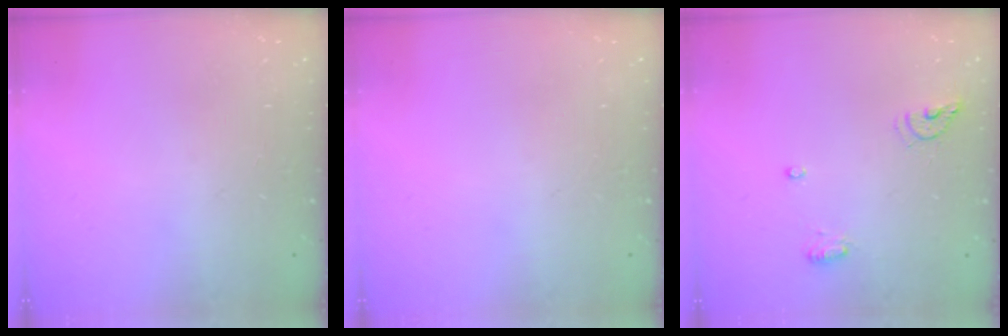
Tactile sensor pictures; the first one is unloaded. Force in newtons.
{"total": 0.0}
{"total": 6.8, "press": 6.7, "slide": 1.2}